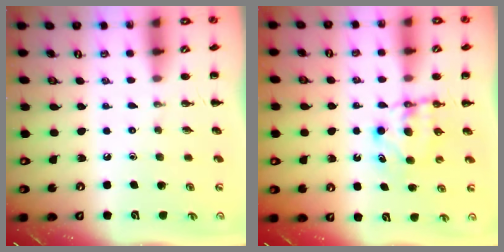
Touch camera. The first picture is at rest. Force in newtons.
{"total": 5.6, "press": 5.6, "slide": 0.6}